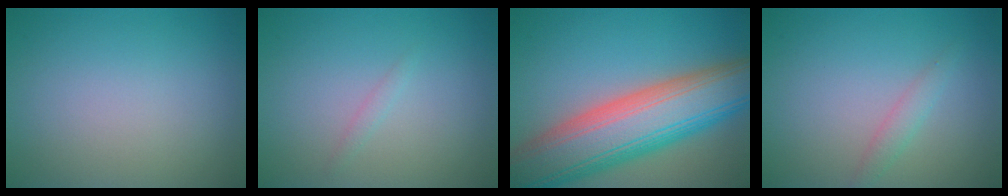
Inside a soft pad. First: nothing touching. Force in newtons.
{"total": 0.6, "press": 0.6, "slide": 0.0}
{"total": 12.7, "press": 12.7, "slide": 0.9}
{"total": 1.3, "press": 1.3, "slide": 0.0}